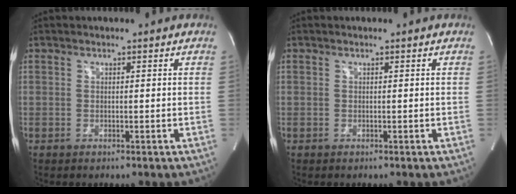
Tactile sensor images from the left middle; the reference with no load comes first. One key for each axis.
{"total": 0.0}